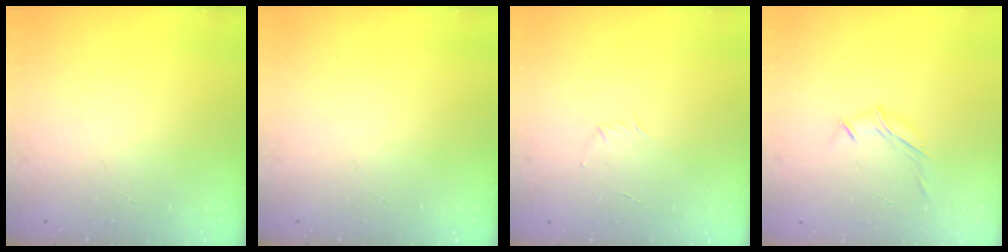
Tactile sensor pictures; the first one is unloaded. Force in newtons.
{"total": 0.0}
{"total": 2.9, "press": 2.8, "slide": 0.8}
{"total": 5.7, "press": 5.6, "slide": 0.7}